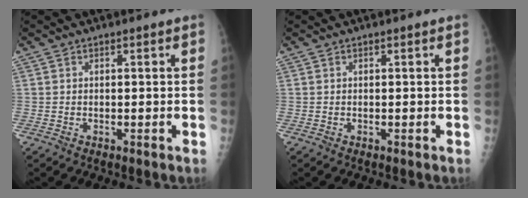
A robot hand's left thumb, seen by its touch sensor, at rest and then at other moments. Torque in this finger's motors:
{"motor_torque": [0.04, 0.07, -0.07, -0.16, 0.00]}